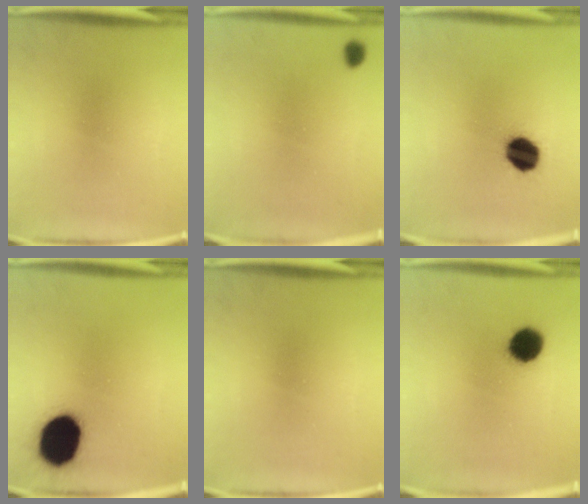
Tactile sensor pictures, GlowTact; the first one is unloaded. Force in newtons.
{"total": 2.9}
{"total": 8.9}
{"total": 17.8}
{"total": 0.0}
{"total": 8.9}